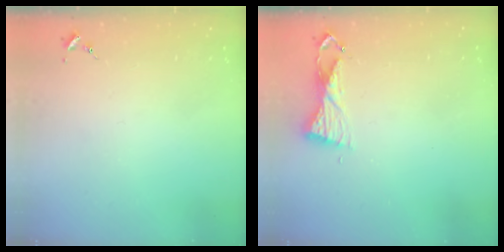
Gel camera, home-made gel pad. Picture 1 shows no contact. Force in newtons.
{"total": 6.2, "press": 6.1, "slide": 0.6}